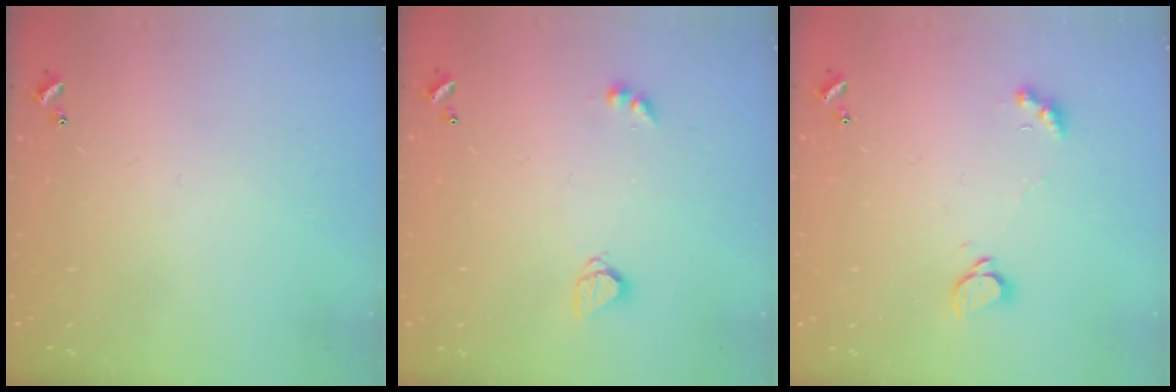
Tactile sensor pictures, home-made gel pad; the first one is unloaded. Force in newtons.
{"total": 3.3, "press": 3.3, "slide": 0.2}
{"total": 2.1, "press": 2.1, "slide": 0.3}